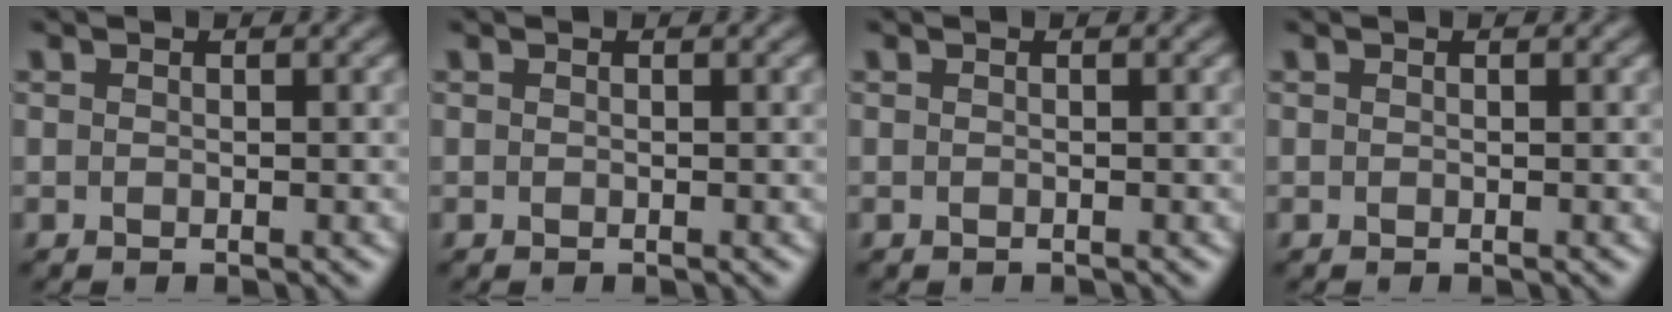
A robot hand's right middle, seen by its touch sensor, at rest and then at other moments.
{"total": 0.0}
{"total": 0.0}
{"total": 0.0}